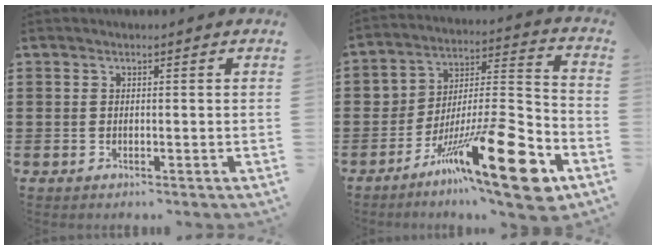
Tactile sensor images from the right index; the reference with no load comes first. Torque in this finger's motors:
{"motor_torque": [1.08, -1.05, 1.05, 0.21]}